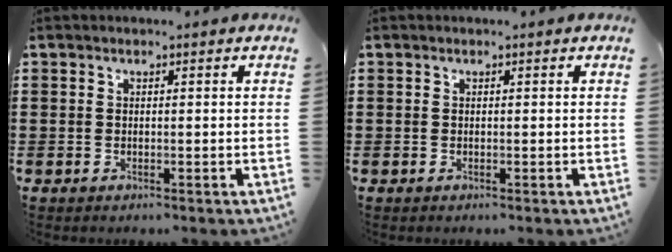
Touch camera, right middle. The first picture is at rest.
{"total": 0.0}